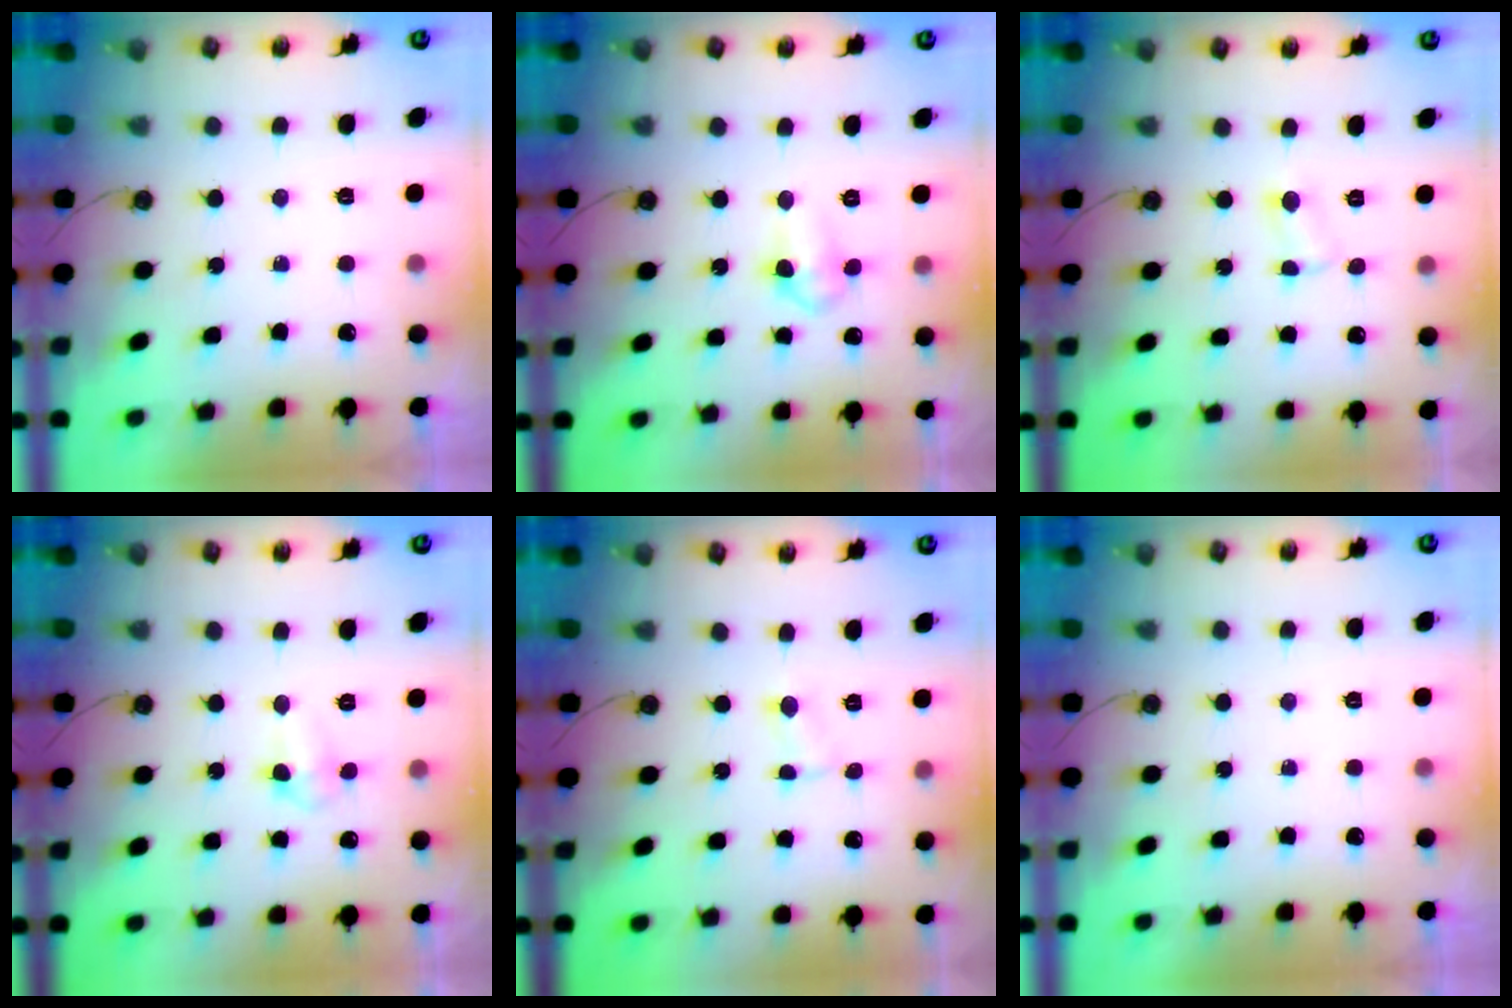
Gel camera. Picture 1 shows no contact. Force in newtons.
{"total": 7.8, "press": 6.7, "slide": 4.1}
{"total": 2.5, "press": 2.4, "slide": 0.8}
{"total": 3.5, "press": 3.4, "slide": 0.8}
{"total": 1.4, "press": 1.3, "slide": 0.3}
{"total": 0.0}